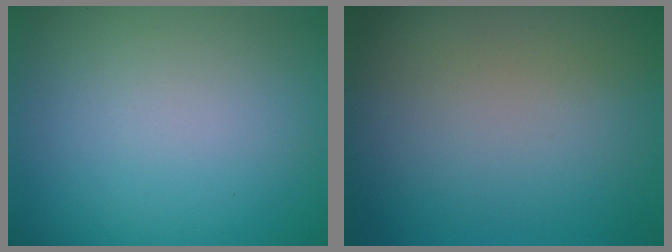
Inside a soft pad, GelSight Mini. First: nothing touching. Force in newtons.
{"total": 0.0}